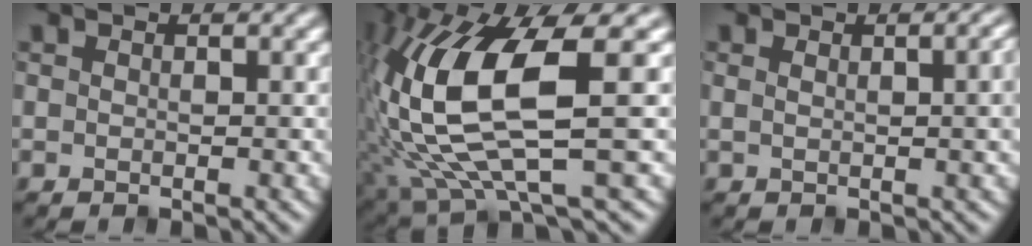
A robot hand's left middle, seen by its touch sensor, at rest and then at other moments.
{"total": 11.5, "force": [1.1, 3.7, 10.8], "torque": [-0.221, -0.011, 0.026]}
{"total": 5.5, "force": [2.1, 2.6, 4.4], "torque": [-0.024, 0.033, 0.001]}